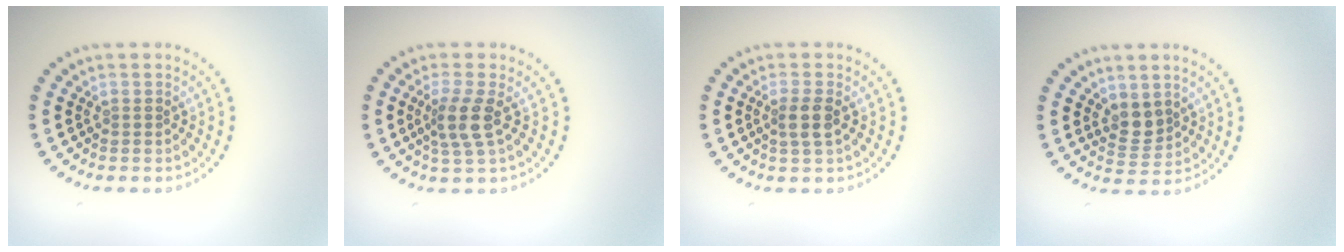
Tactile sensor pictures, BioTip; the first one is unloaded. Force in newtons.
{"total": 2.8, "press": 2.3, "slide": 1.7}
{"total": 2.0, "press": 1.7, "slide": 0.9}
{"total": 2.1, "press": 1.8, "slide": 1.2}